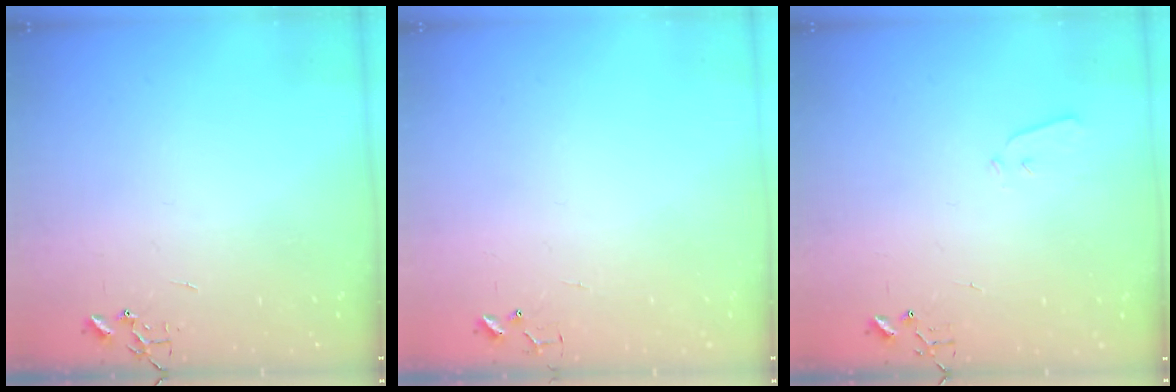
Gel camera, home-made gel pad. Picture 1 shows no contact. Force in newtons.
{"total": 4.9, "press": 4.8, "slide": 0.4}
{"total": 3.6, "press": 3.5, "slide": 0.6}